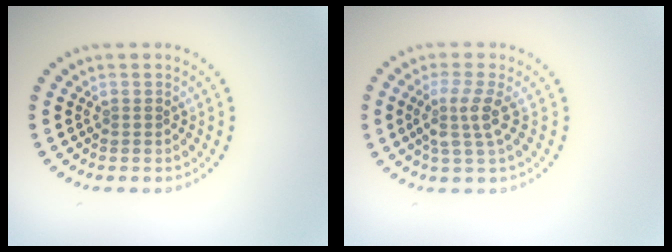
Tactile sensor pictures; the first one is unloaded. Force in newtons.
{"total": 2.9, "press": 2.3, "slide": 1.7}